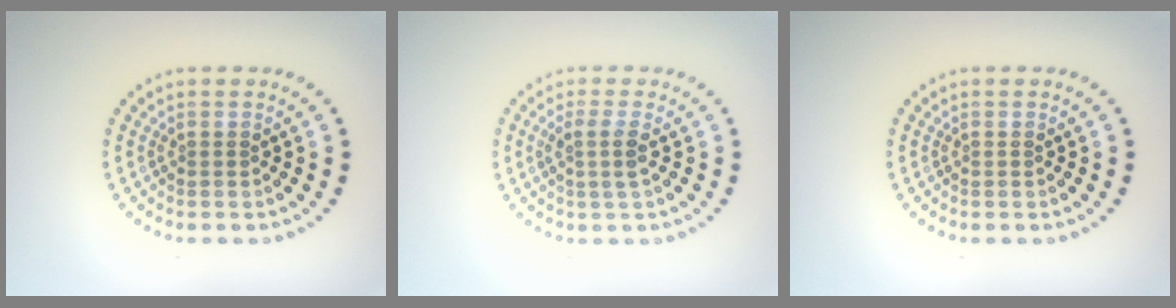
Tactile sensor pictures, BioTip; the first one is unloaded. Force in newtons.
{"total": 1.9, "press": 1.5, "slide": 1.0}
{"total": 0.0}